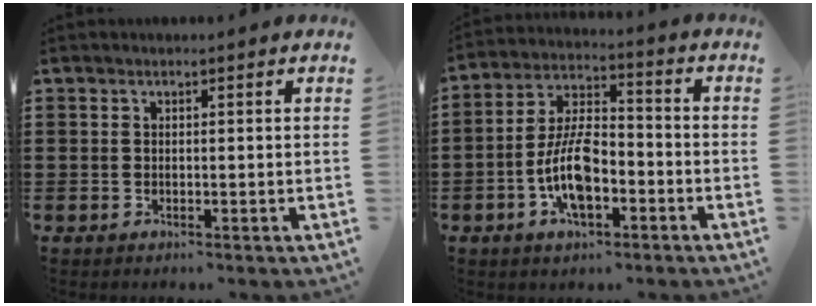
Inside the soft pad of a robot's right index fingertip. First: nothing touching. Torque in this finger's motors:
{"motor_torque": [0.81, 1.33, 1.05, 0.21]}